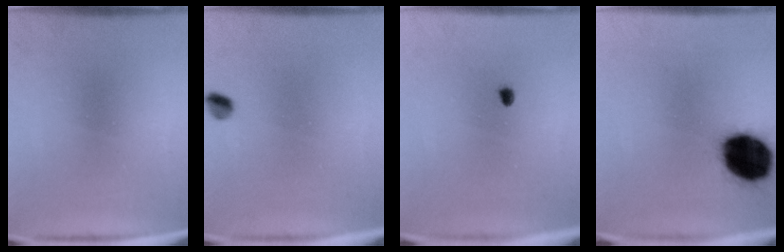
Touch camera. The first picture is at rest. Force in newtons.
{"total": 2.3}
{"total": 1.3}
{"total": 19.2}